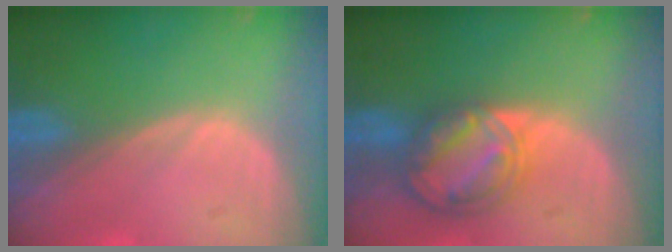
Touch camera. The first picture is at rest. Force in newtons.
{"total": 8.5, "press": 7.2, "slide": 4.6}